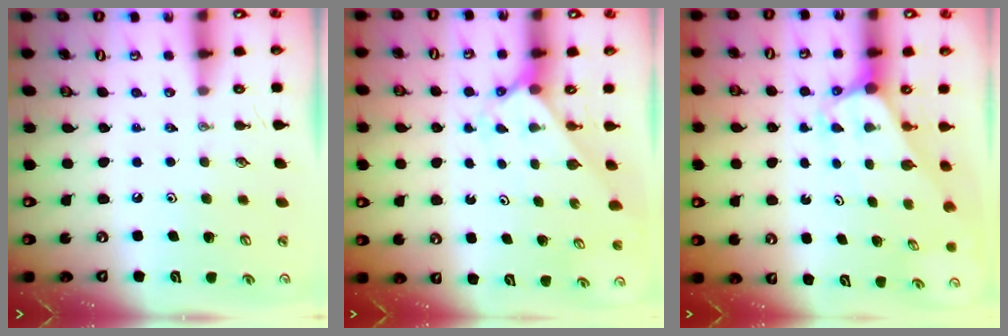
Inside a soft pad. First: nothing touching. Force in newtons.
{"total": 2.5, "press": 2.5, "slide": 0.2}
{"total": 3.0, "press": 3.0, "slide": 0.2}